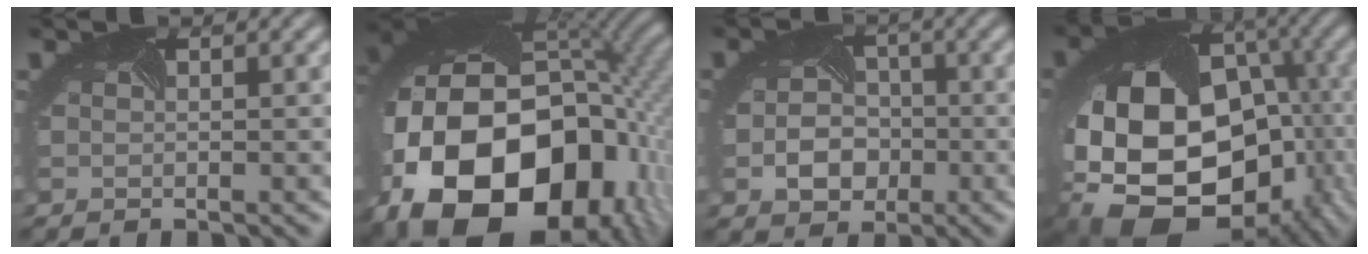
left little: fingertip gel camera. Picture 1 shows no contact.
{"total": 21.7, "force": [-6.6, 15.3, 14.0], "torque": [-0.314, -0.067, -0.079]}
{"total": 4.4, "force": [-1.7, 3.5, 2.2], "torque": [-0.045, -0.011, -0.020]}
{"total": 20.0, "force": [-7.3, 14.4, 11.8], "torque": [-0.248, -0.046, -0.091]}